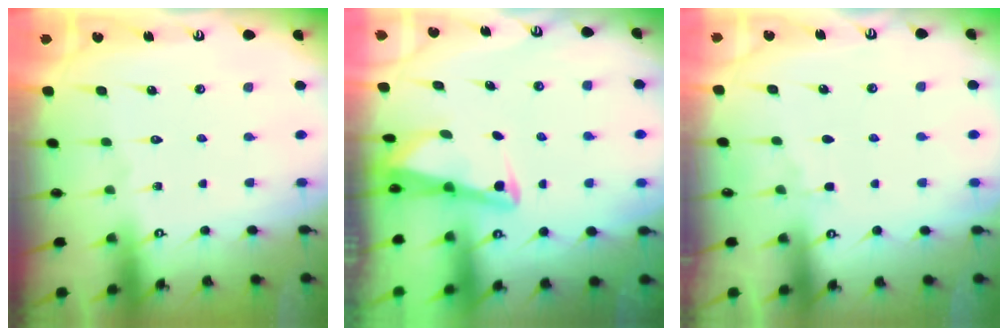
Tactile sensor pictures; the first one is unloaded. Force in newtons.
{"total": 2.9, "press": 2.8, "slide": 0.4}
{"total": 2.1, "press": 2.1, "slide": 0.4}